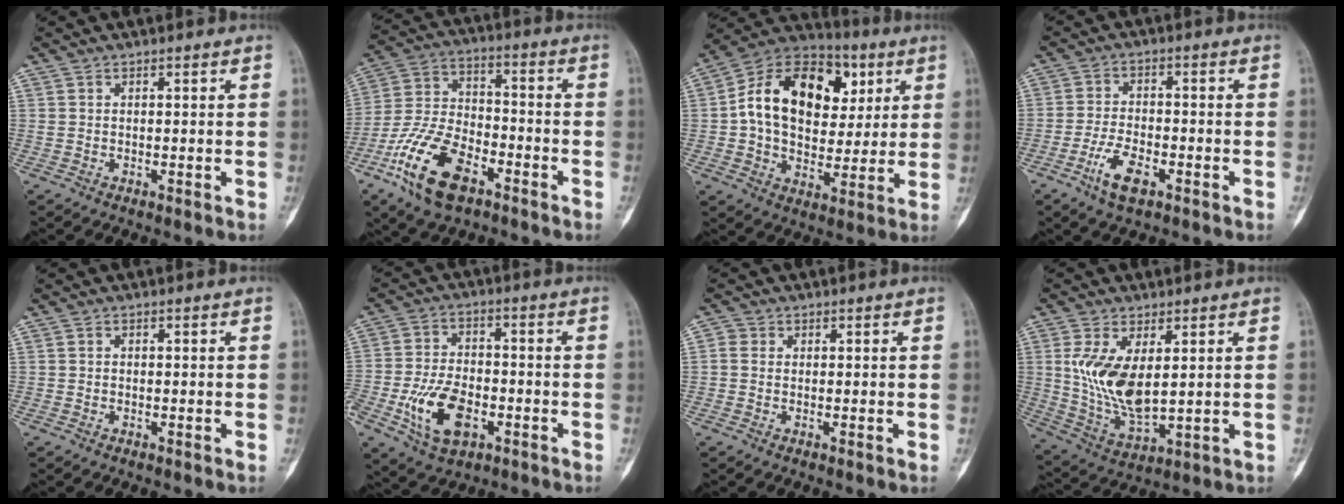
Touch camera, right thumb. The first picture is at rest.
{"total": 16.1, "force": [-8.6, 8.1, 10.9], "torque": [-0.207, 0.039, -0.166]}
{"total": 21.6, "force": [5.0, 14.7, 15.1], "torque": [-0.216, 0.012, 0.075]}
{"total": 6.6, "force": [-3.5, 2.7, 4.8], "torque": [-0.091, 0.013, -0.066]}
{"total": 0.0}
{"total": 12.6, "force": [-4.6, 7.3, 9.1], "torque": [-0.165, 0.014, -0.081]}
{"total": 1.7, "force": [0.1, 1.5, 0.8], "torque": [-0.011, 0.003, 0.000]}
{"total": 12.3, "force": [2.3, 5.8, 10.5], "torque": [-0.198, -0.023, 0.061]}